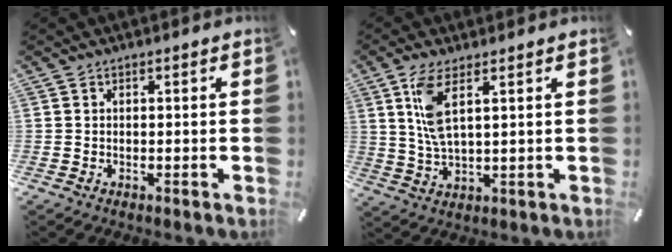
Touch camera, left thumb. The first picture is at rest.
{"total": 7.8, "force": [3.2, 2.8, 6.6], "torque": [-0.151, -0.003, 0.054]}